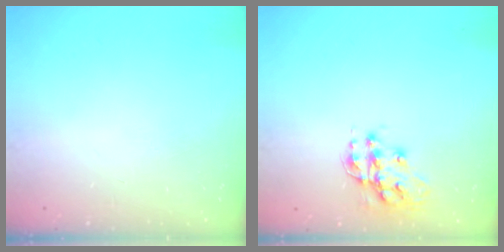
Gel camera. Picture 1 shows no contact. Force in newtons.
{"total": 13.5, "press": 13.5, "slide": 0.8}